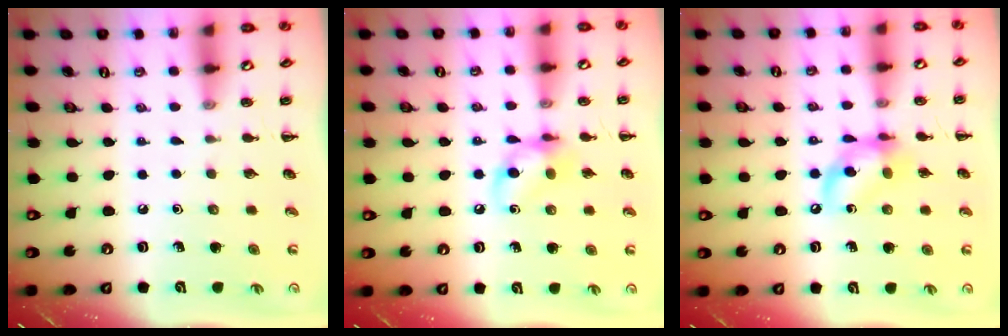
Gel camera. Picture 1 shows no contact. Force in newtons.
{"total": 10.2, "press": 10.1, "slide": 1.0}
{"total": 11.8, "press": 11.6, "slide": 2.4}